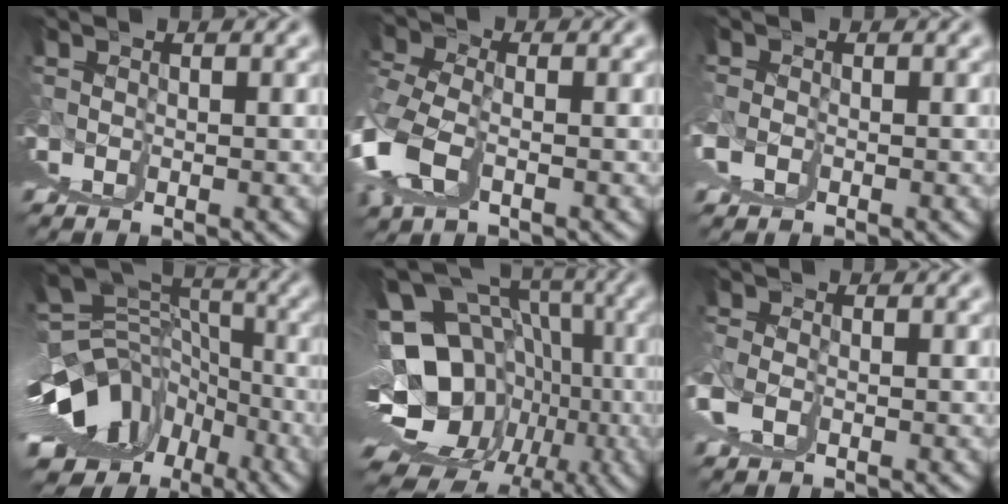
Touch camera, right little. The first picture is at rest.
{"total": 2.2, "force": [0.6, 0.4, 2.1], "torque": [-0.028, -0.001, 0.019]}
{"total": 1.5, "force": [0.5, -0.9, -1.0], "torque": [0.020, -0.002, 0.012]}
{"total": 11.0, "force": [1.4, 4.3, 10.1], "torque": [-0.124, 0.011, 0.039]}
{"total": 15.4, "force": [0.8, 7.4, 13.5], "torque": [-0.174, -0.014, 0.042]}
{"total": 1.5, "force": [1.3, 0.4, -0.6], "torque": [0.004, 0.001, 0.024]}